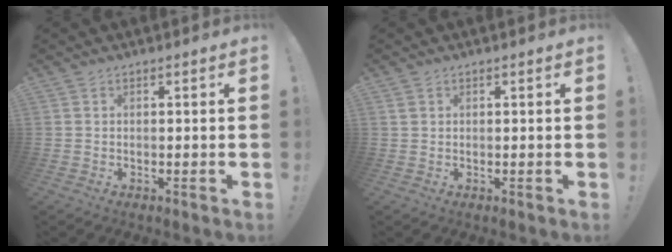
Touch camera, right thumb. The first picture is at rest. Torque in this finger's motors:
{"motor_torque": [-0.10, 0.23, 0.04, -0.13, 0.00]}